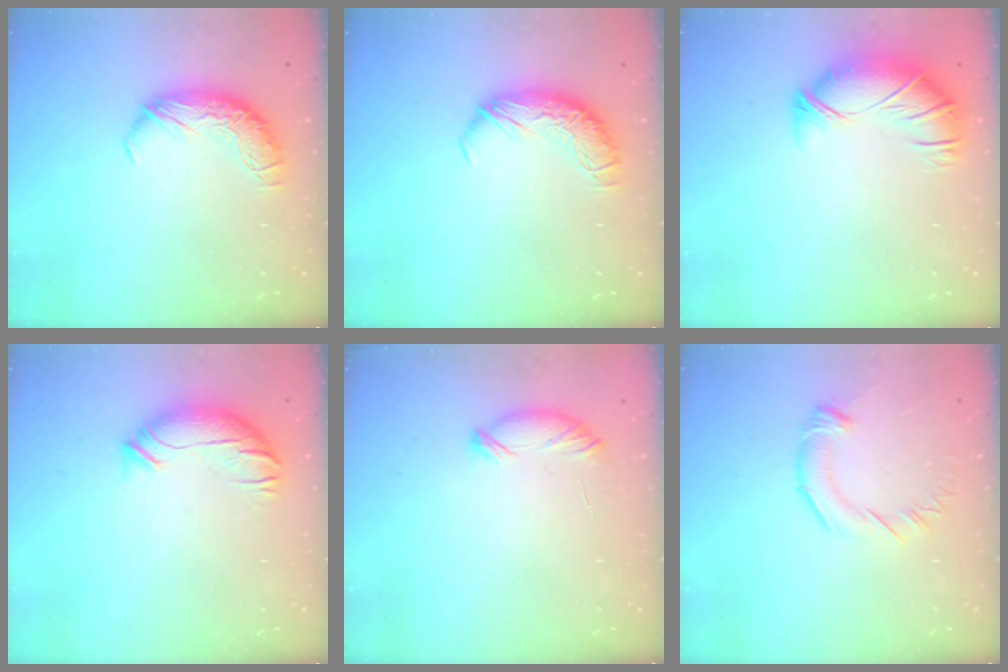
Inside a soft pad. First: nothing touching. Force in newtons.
{"total": 0.0}
{"total": 3.0, "press": 1.9, "slide": 2.3}
{"total": 2.7, "press": 2.1, "slide": 1.7}
{"total": 7.0, "press": 6.9, "slide": 0.5}
{"total": 2.1, "press": 2.1, "slide": 0.3}